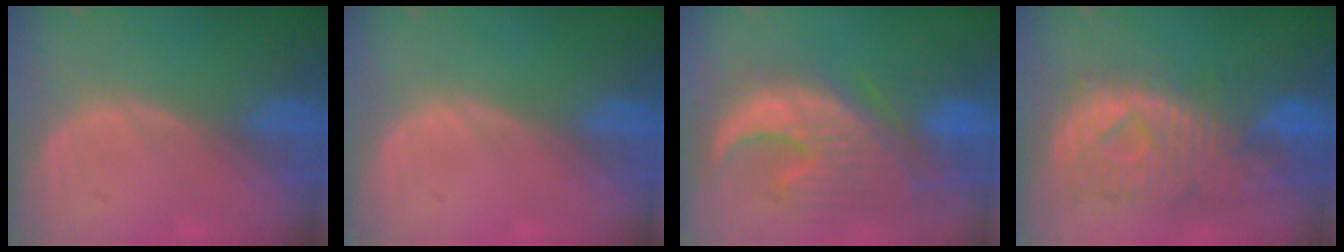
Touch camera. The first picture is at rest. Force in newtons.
{"total": 0.0}
{"total": 12.4, "press": 11.2, "slide": 5.4}
{"total": 11.5, "press": 9.9, "slide": 5.8}